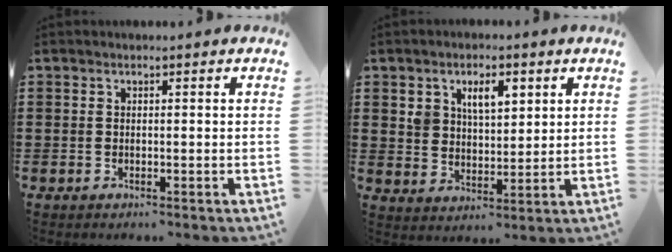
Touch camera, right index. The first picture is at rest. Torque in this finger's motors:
{"motor_torque": [0.38, 0.35, 0.14, 0.03]}